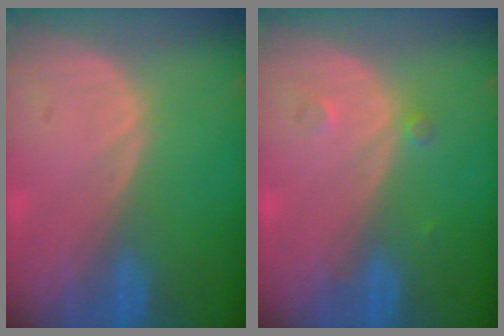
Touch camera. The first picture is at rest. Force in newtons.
{"total": 1.3, "press": 1.3, "slide": 0.1}